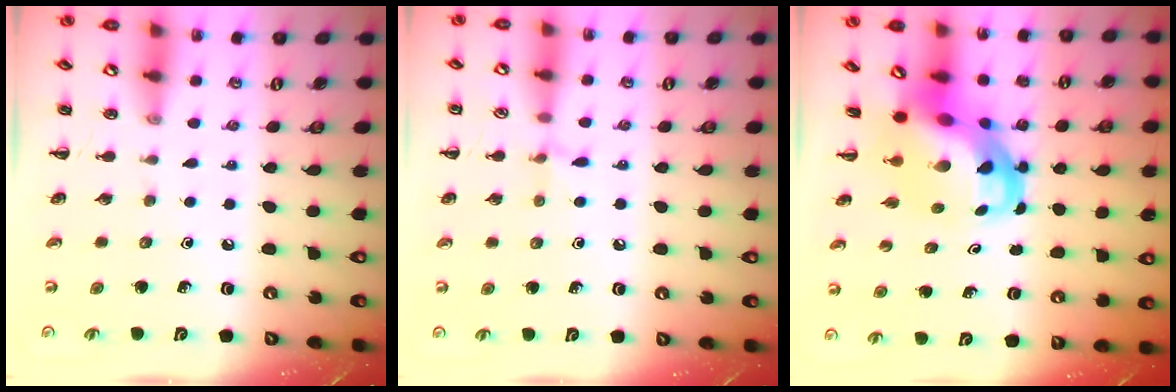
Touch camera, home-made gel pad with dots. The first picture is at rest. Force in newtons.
{"total": 5.1, "press": 4.7, "slide": 1.9}
{"total": 8.1, "press": 7.7, "slide": 2.3}